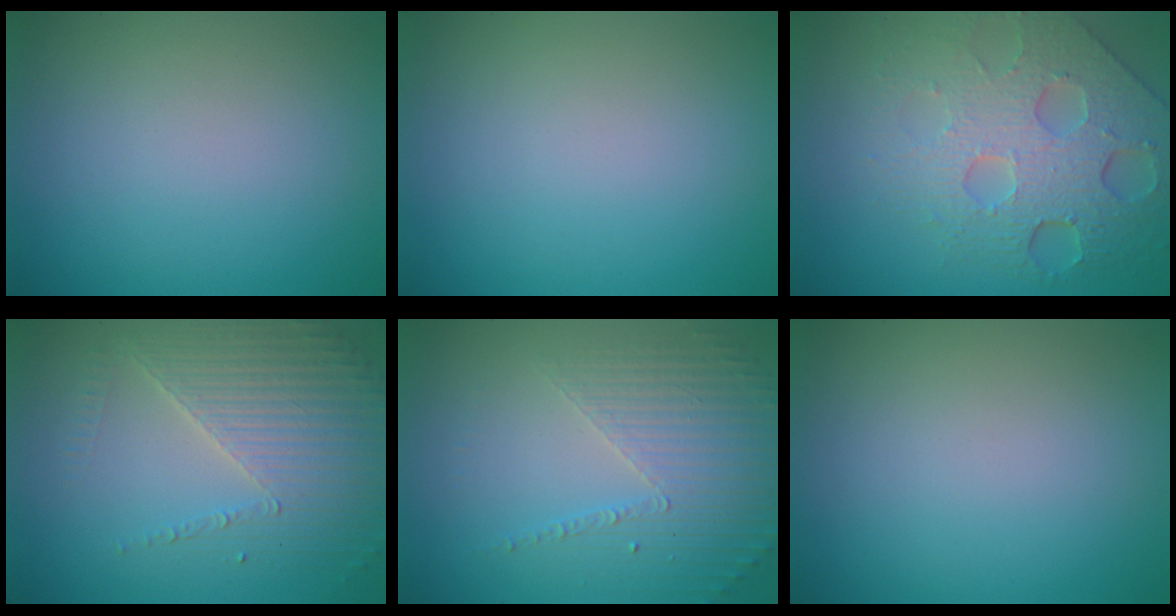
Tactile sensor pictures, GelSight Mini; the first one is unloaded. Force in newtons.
{"total": 0.0}
{"total": 8.3, "press": 5.5, "slide": 6.2}
{"total": 4.3, "press": 3.8, "slide": 2.1}
{"total": 5.0, "press": 3.2, "slide": 3.8}
{"total": 0.0}